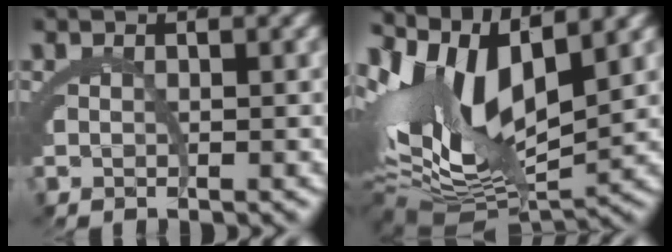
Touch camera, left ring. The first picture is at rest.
{"total": 10.7, "force": [0.1, 5.8, 9.0], "torque": [-0.153, -0.012, 0.009]}